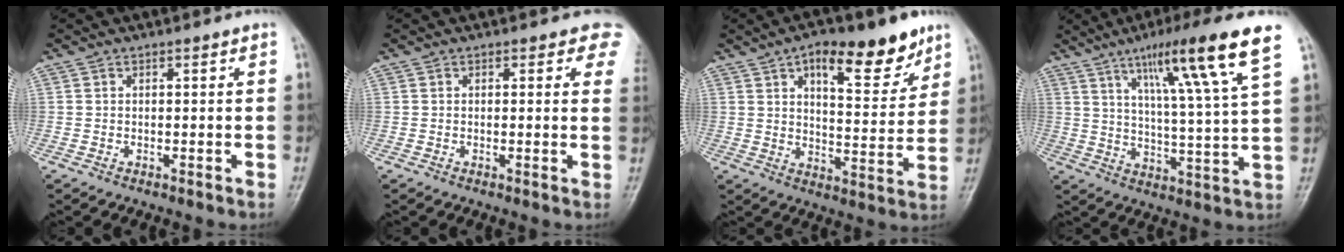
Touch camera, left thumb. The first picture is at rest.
{"total": 4.1, "force": [2.5, 2.2, 2.4], "torque": [0.007, -0.007, 0.010]}
{"total": 14.6, "force": [8.8, 6.0, 10.0], "torque": [-0.100, -0.042, 0.128]}
{"total": 16.9, "force": [9.3, 1.0, 14.0], "torque": [-0.219, -0.035, 0.144]}